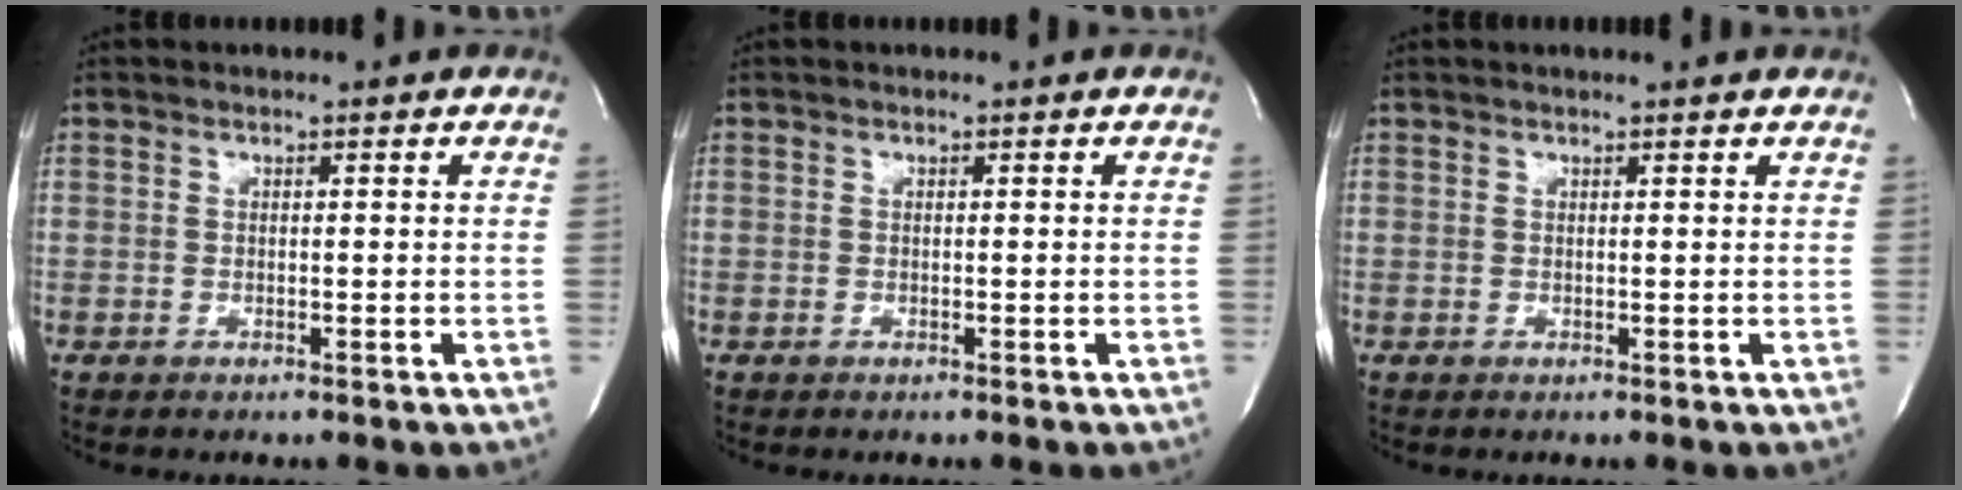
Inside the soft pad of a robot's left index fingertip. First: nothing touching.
{"total": 0.0}
{"total": 2.1, "force": [1.9, -0.4, 0.7], "torque": [-0.015, 0.008, 0.025]}